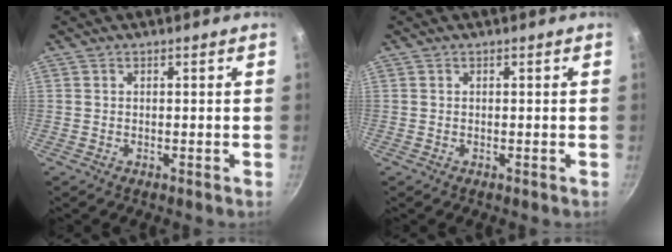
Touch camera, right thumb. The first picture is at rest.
{"total": 0.0}